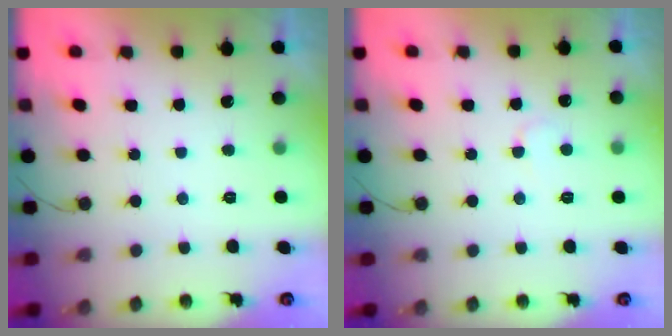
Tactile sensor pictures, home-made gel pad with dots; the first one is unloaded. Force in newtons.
{"total": 3.1, "press": 3.1, "slide": 0.3}